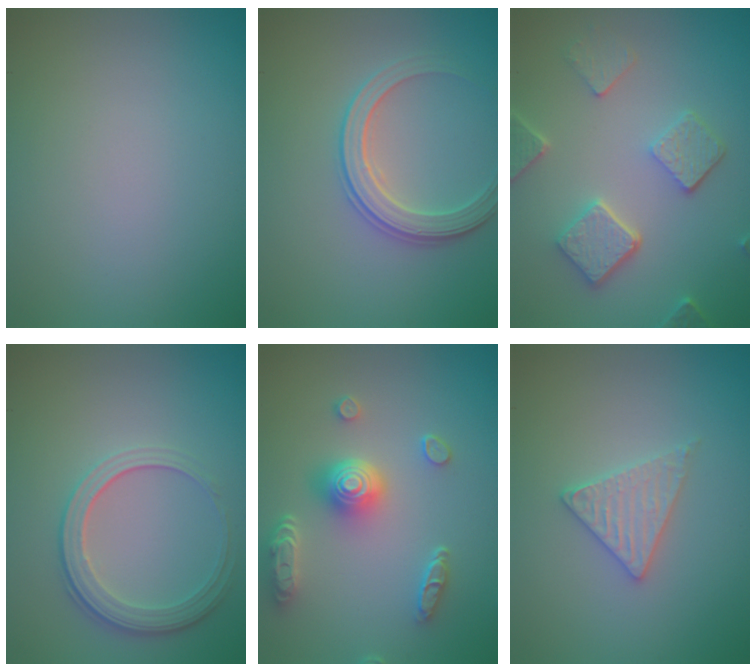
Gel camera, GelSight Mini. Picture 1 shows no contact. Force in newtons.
{"total": 3.0, "press": 2.9, "slide": 0.3}
{"total": 4.8, "press": 3.7, "slide": 3.0}
{"total": 3.7, "press": 2.8, "slide": 2.3}
{"total": 5.0, "press": 4.0, "slide": 3.0}
{"total": 2.4, "press": 2.4, "slide": 0.3}